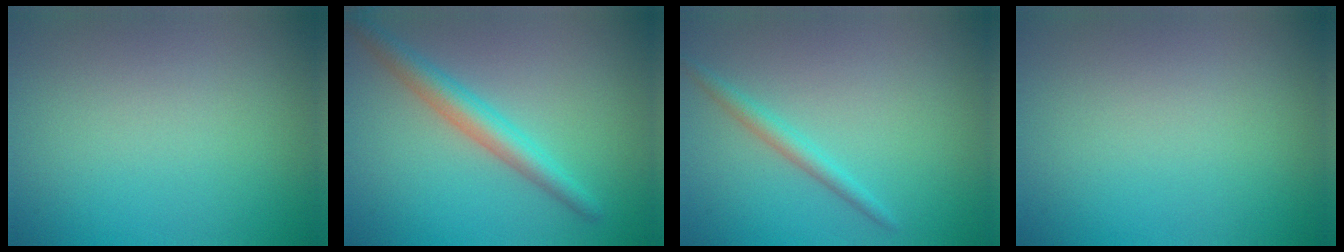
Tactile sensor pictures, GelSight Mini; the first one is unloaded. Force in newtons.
{"total": 3.4, "press": 3.4, "slide": 0.1}
{"total": 1.7, "press": 1.7, "slide": 0.1}
{"total": 0.0}